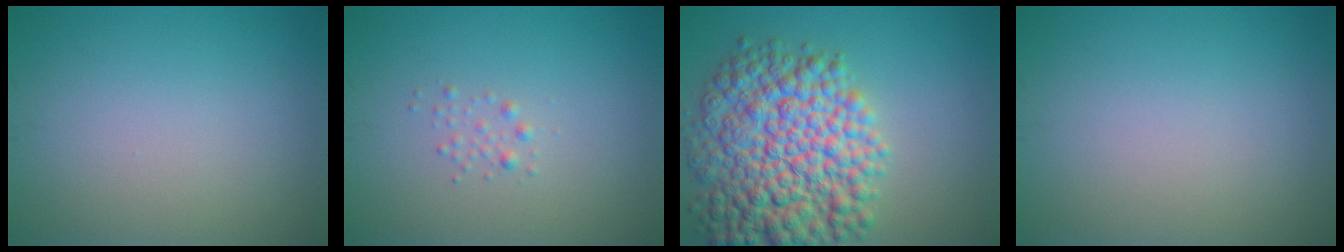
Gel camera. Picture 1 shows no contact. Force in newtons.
{"total": 0.8, "press": 0.8, "slide": 0.1}
{"total": 11.6, "press": 11.6, "slide": 0.3}
{"total": 0.0}